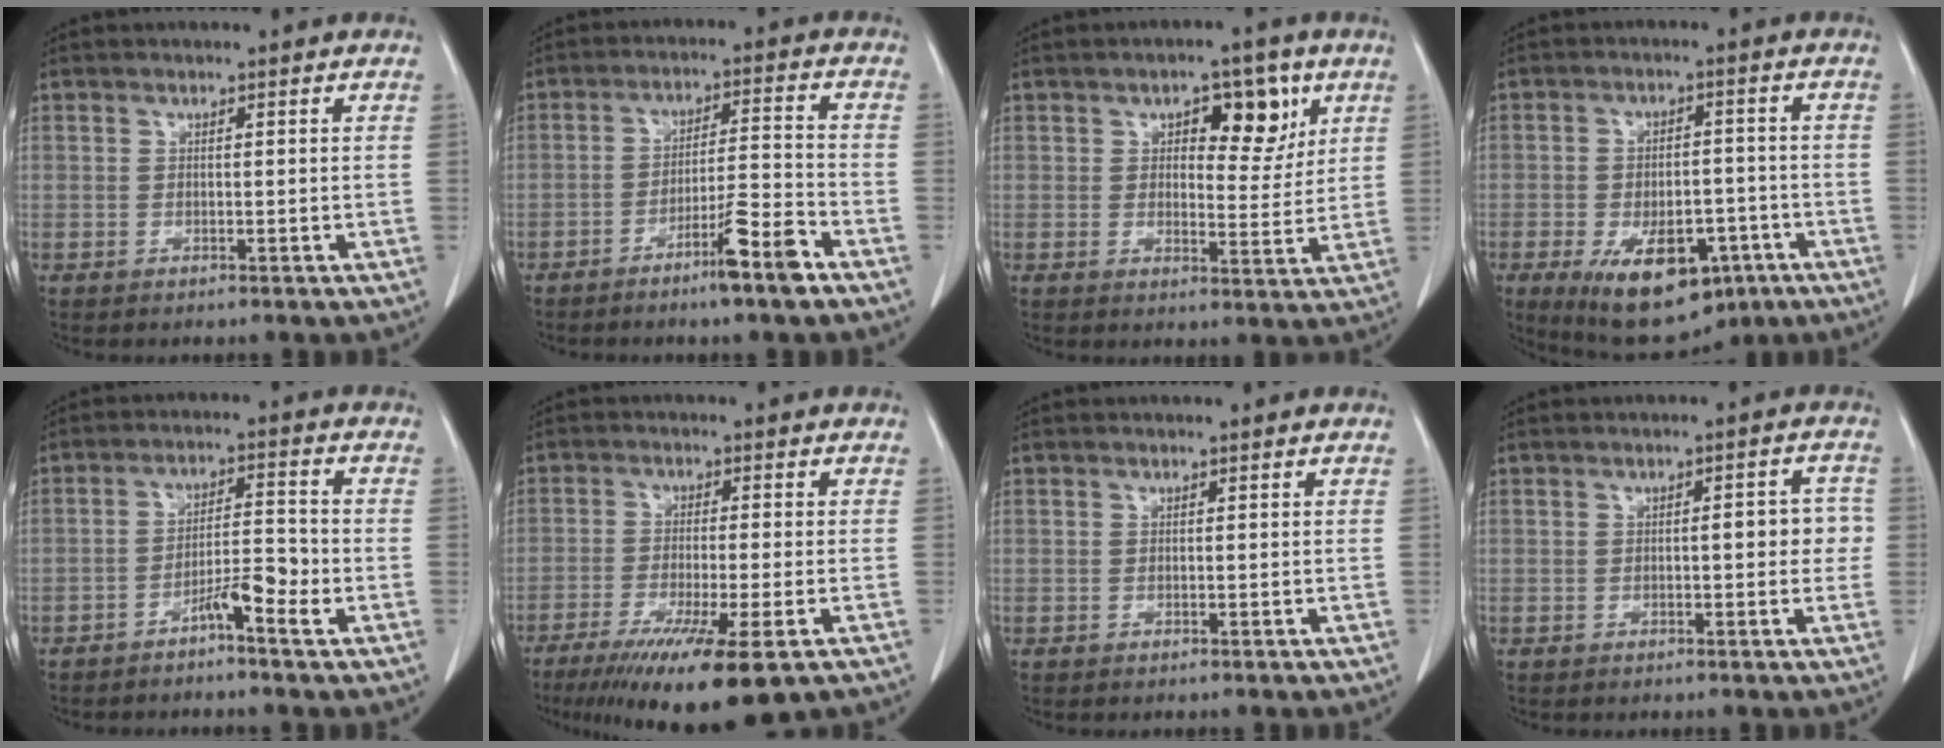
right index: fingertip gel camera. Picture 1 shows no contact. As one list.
[{"total": 7.7, "force": [-5.0, -0.3, 5.8], "torque": [-0.091, 0.001, -0.087]}, {"total": 7.5, "force": [3.4, 3.5, 5.6], "torque": [-0.066, 0.008, 0.047]}, {"total": 15.3, "force": [-7.8, 8.2, 10.4], "torque": [-0.175, -0.003, -0.105]}, {"total": 5.1, "force": [-2.9, 0.4, 4.1], "torque": [-0.067, 0.009, -0.053]}, {"total": 13.7, "force": [-8.7, 1.0, 10.6], "torque": [-0.161, -0.038, -0.137]}, {"total": 0.0}, {"total": 4.2, "force": [-0.1, 1.5, 3.9], "torque": [-0.042, 0.013, -0.004]}]